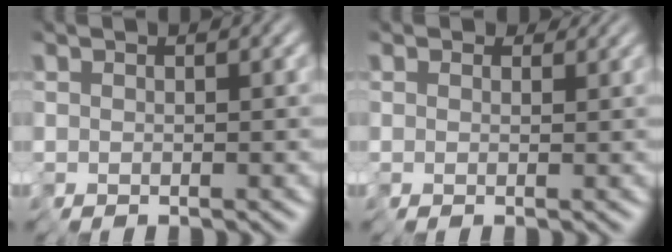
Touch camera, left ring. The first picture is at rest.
{"total": 0.8, "force": [0.2, 0.8, 0.1], "torque": [0.000, 0.002, 0.002]}